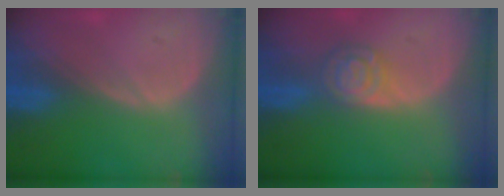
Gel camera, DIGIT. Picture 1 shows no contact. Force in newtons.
{"total": 5.5, "press": 4.8, "slide": 2.6}